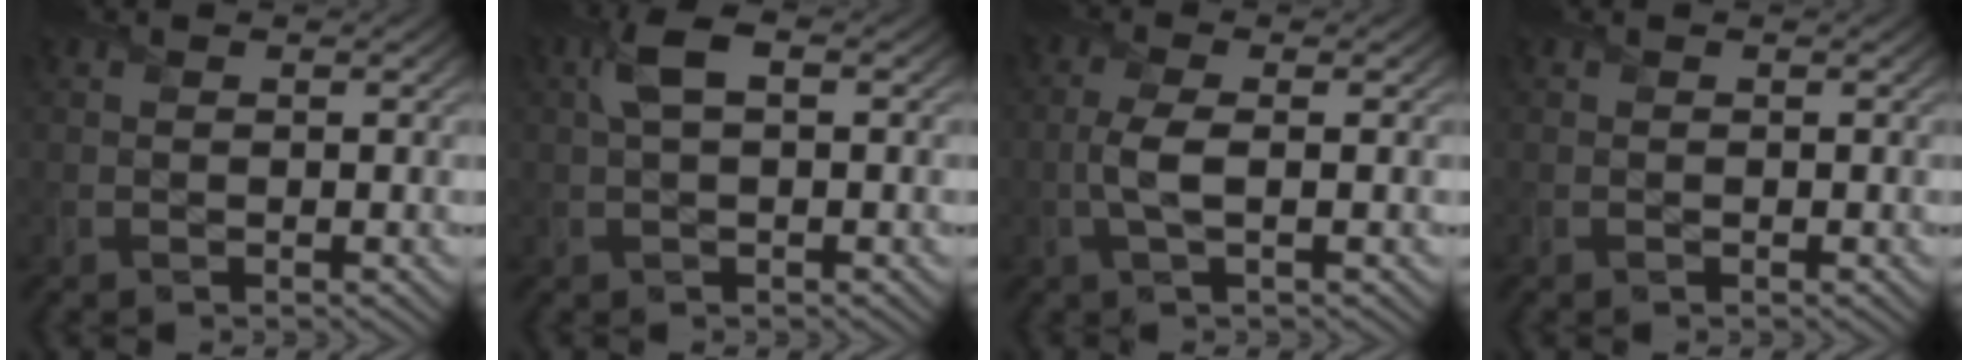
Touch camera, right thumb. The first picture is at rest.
{"total": 3.6, "force": [0.9, 1.4, 3.2], "torque": [-0.077, 0.014, 0.012]}
{"total": 3.2, "force": [-0.3, 0.9, 3.1], "torque": [-0.074, 0.003, -0.012]}
{"total": 0.0}